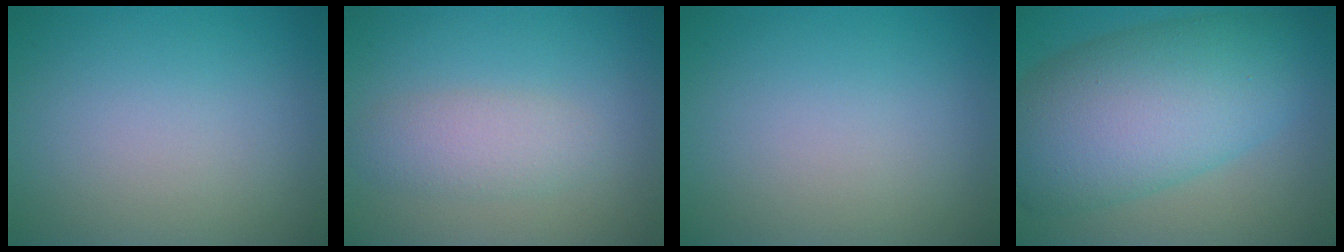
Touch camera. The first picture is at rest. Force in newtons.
{"total": 2.6, "press": 2.6, "slide": 0.1}
{"total": 0.0}
{"total": 11.2, "press": 11.2, "slide": 0.3}